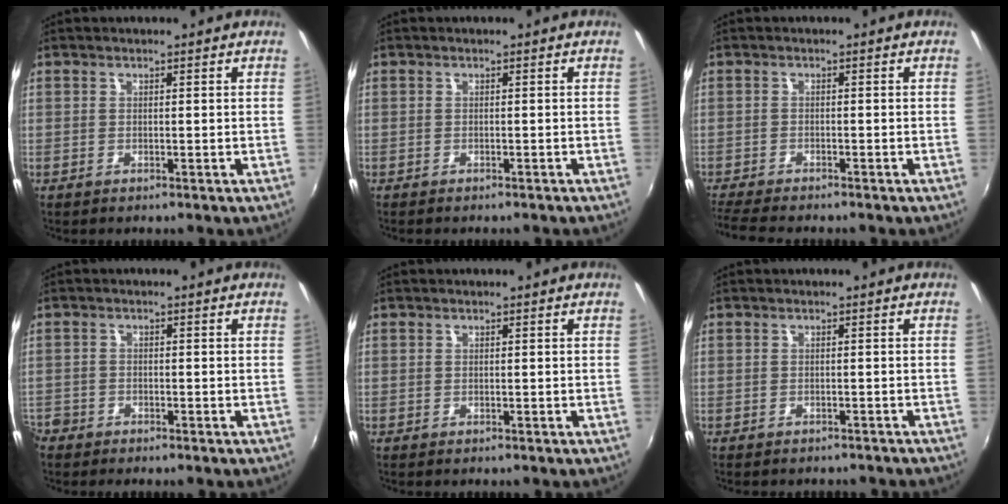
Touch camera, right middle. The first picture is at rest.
{"total": 1.3, "force": [-1.2, 0.2, 0.5], "torque": [-0.013, -0.007, -0.016]}
{"total": 6.6, "force": [-5.9, 0.6, 2.8], "torque": [-0.076, -0.025, -0.102]}
{"total": 4.4, "force": [-3.6, 2.4, 0.9], "torque": [-0.040, -0.009, -0.072]}
{"total": 0.0}
{"total": 5.8, "force": [-5.2, 1.6, 2.1], "torque": [-0.048, -0.015, -0.066]}